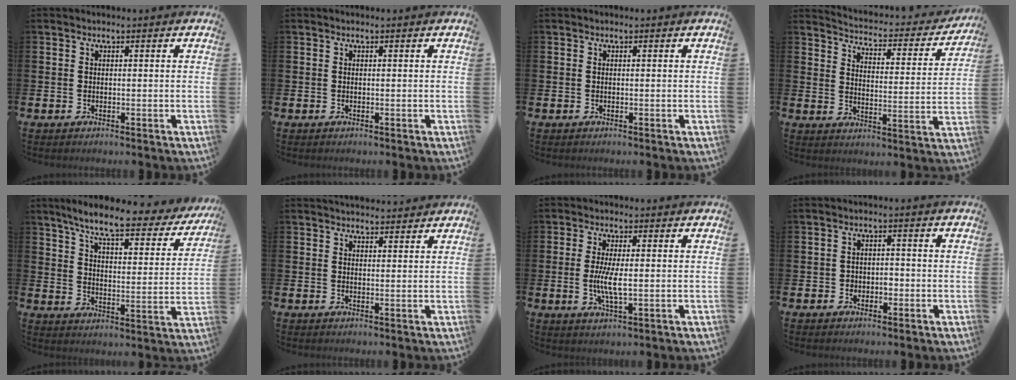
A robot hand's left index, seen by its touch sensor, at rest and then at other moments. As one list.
[{"total": 0.0}, {"total": 0.0}, {"total": 3.6, "force": [3.4, 0.9, 0.8], "torque": [-0.035, -0.036, 0.049]}, {"total": 7.4, "force": [6.2, 1.1, 3.9], "torque": [-0.098, -0.039, 0.100]}, {"total": 2.9, "force": [2.8, 0.6, 0.0], "torque": [0.002, -0.015, 0.050]}, {"total": 4.4, "force": [0.0, 1.2, 4.2], "torque": [-0.069, -0.001, -0.002]}, {"total": 1.7, "force": [-0.6, 1.5, 0.7], "torque": [-0.006, 0.001, -0.017]}]